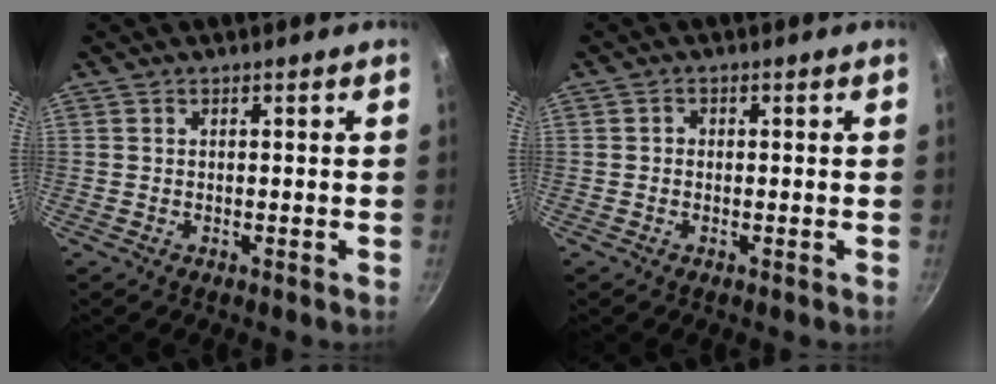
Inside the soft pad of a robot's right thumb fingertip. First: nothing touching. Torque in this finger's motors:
{"motor_torque": [-0.33, 0.20, 0.01, -0.01, 0.02]}